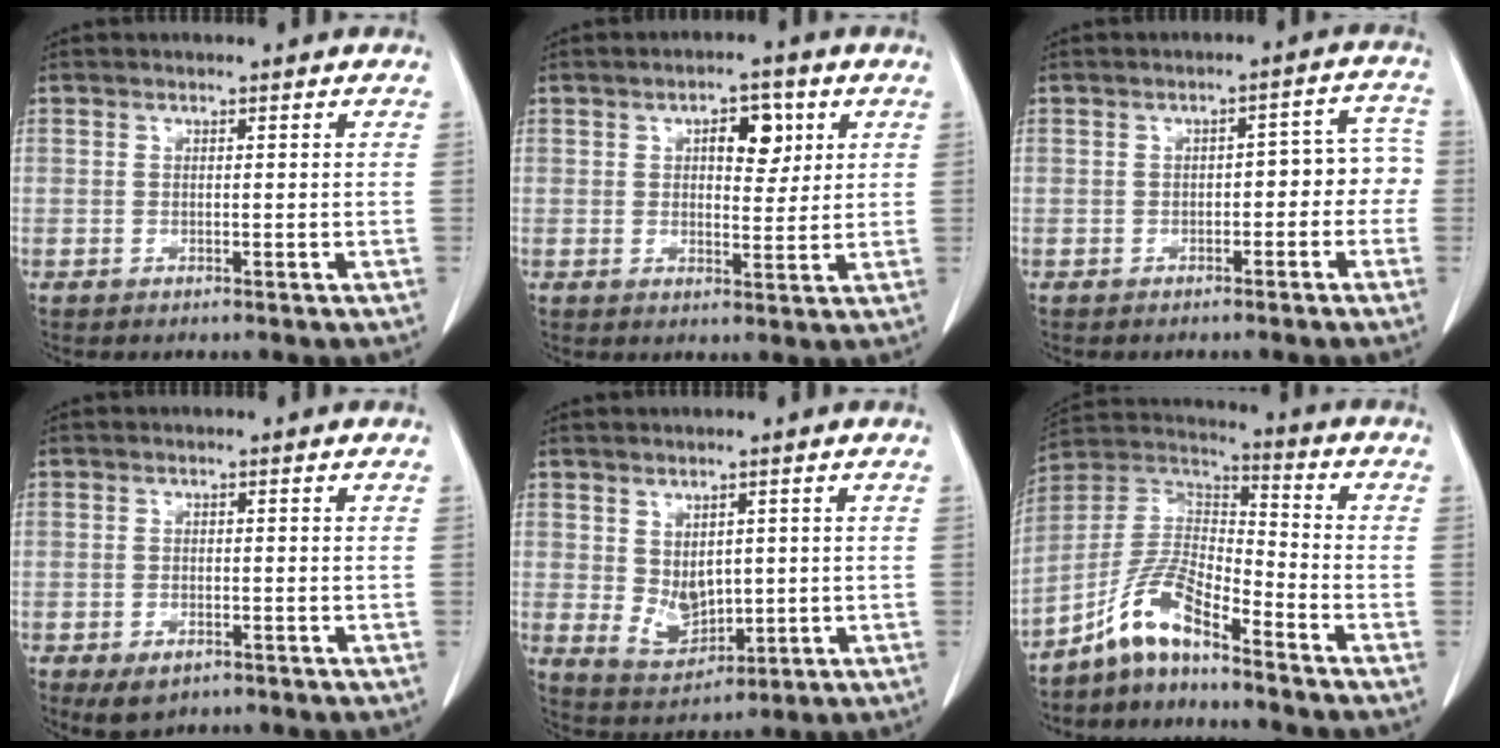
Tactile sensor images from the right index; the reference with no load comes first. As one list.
[{"total": 5.6, "force": [2.1, 2.7, 4.4], "torque": [-0.063, 0.008, 0.032]}, {"total": 5.9, "force": [-1.6, 2.9, 4.9], "torque": [-0.048, 0.040, -0.018]}, {"total": 3.5, "force": [-1.9, 1.9, 2.2], "torque": [-0.038, -0.005, -0.021]}, {"total": 5.8, "force": [0.6, 3.9, 4.1], "torque": [-0.078, -0.006, 0.035]}, {"total": 9.3, "force": [-7.1, 1.6, 5.8], "torque": [-0.132, 0.019, -0.139]}]